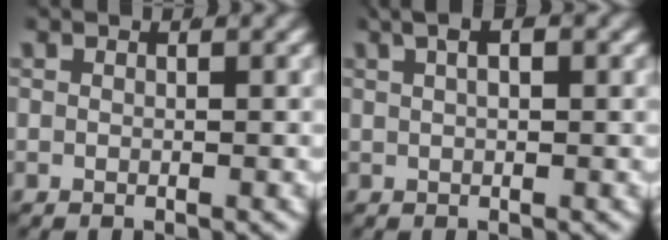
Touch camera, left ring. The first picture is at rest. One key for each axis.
{"total": 4.5, "fx": 2.4, "fy": 1.9, "fz": 3.3, "tx": -0.028, "ty": 0.026, "tz": 0.029}